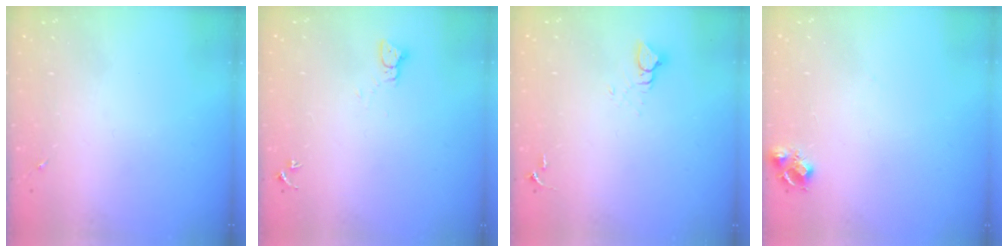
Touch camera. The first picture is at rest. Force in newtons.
{"total": 2.2, "press": 2.2, "slide": 0.2}
{"total": 3.9, "press": 3.9, "slide": 0.2}
{"total": 7.3, "press": 7.2, "slide": 0.8}